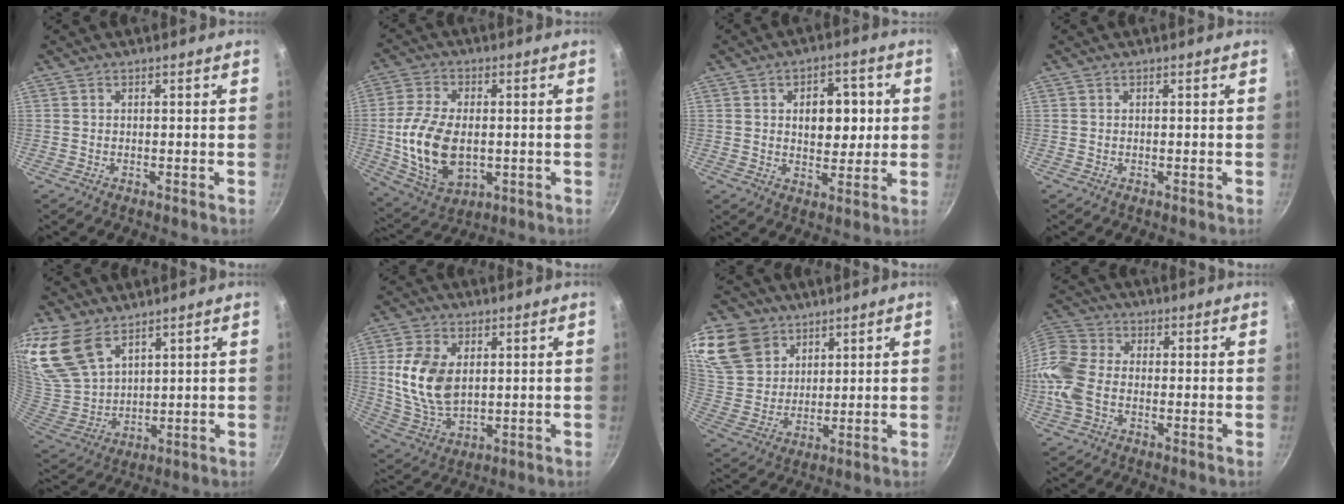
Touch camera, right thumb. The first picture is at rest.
{"total": 14.8, "force": [-1.0, 9.1, 11.7], "torque": [-0.217, -0.003, -0.008]}
{"total": 9.4, "force": [1.5, 6.0, 7.1], "torque": [-0.055, -0.001, 0.020]}
{"total": 0.0}
{"total": 14.1, "force": [8.8, 8.1, 7.5], "torque": [-0.145, -0.034, 0.194]}
{"total": 12.5, "force": [2.1, 8.1, 9.3], "torque": [-0.169, -0.018, 0.048]}
{"total": 18.7, "force": [10.6, 13.4, 7.5], "torque": [-0.157, -0.023, 0.211]}
{"total": 11.5, "force": [-2.1, 8.1, 7.9], "torque": [-0.158, 0.023, -0.060]}